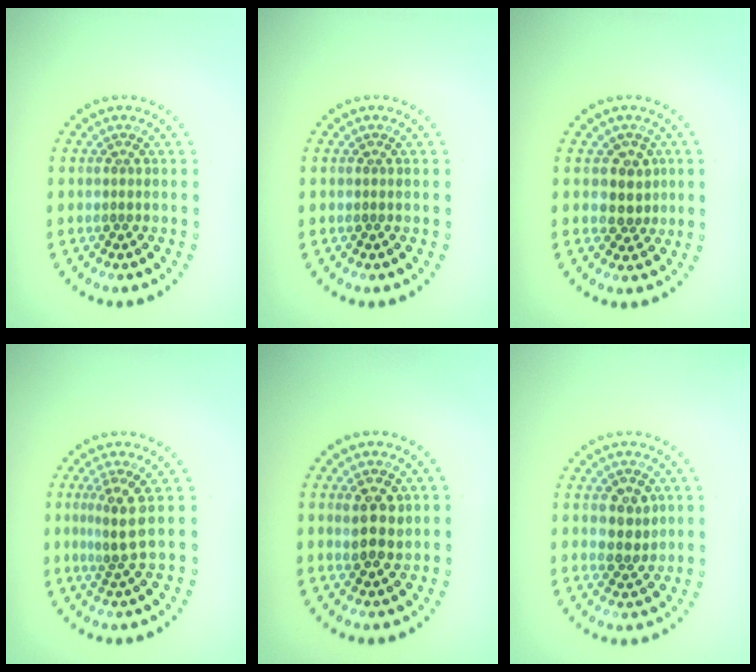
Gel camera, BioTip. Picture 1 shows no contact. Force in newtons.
{"total": 0.0}
{"total": 2.5, "press": 2.2, "slide": 1.1}
{"total": 2.7, "press": 1.9, "slide": 1.8}
{"total": 2.7, "press": 2.6, "slide": 0.6}
{"total": 2.6, "press": 2.6, "slide": 0.4}